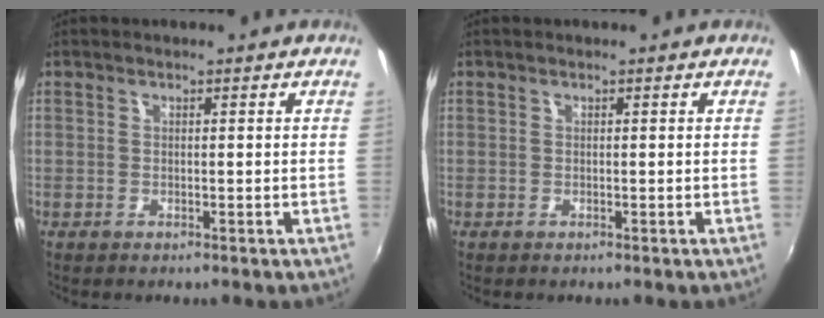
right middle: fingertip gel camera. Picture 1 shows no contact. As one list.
[{"total": 0.0}]